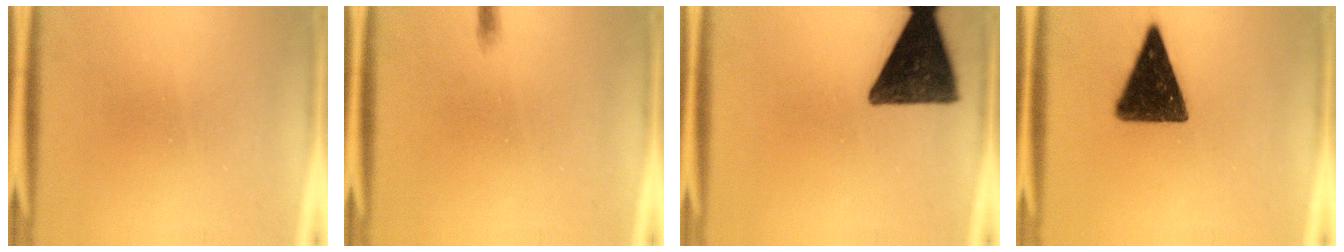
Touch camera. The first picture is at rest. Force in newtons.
{"total": 0.6}
{"total": 14.8}
{"total": 13.7}